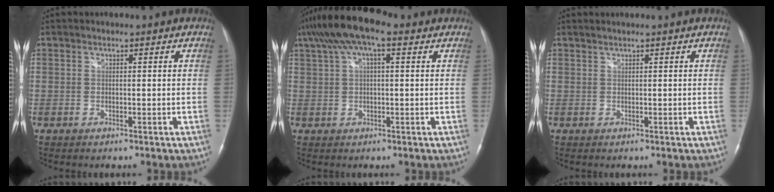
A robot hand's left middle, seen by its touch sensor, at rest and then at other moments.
{"total": 10.1, "force": [5.6, 3.1, 7.8], "torque": [-0.155, 0.044, 0.094]}
{"total": 1.0, "force": [0.8, -0.2, 0.5], "torque": [-0.014, 0.010, 0.019]}